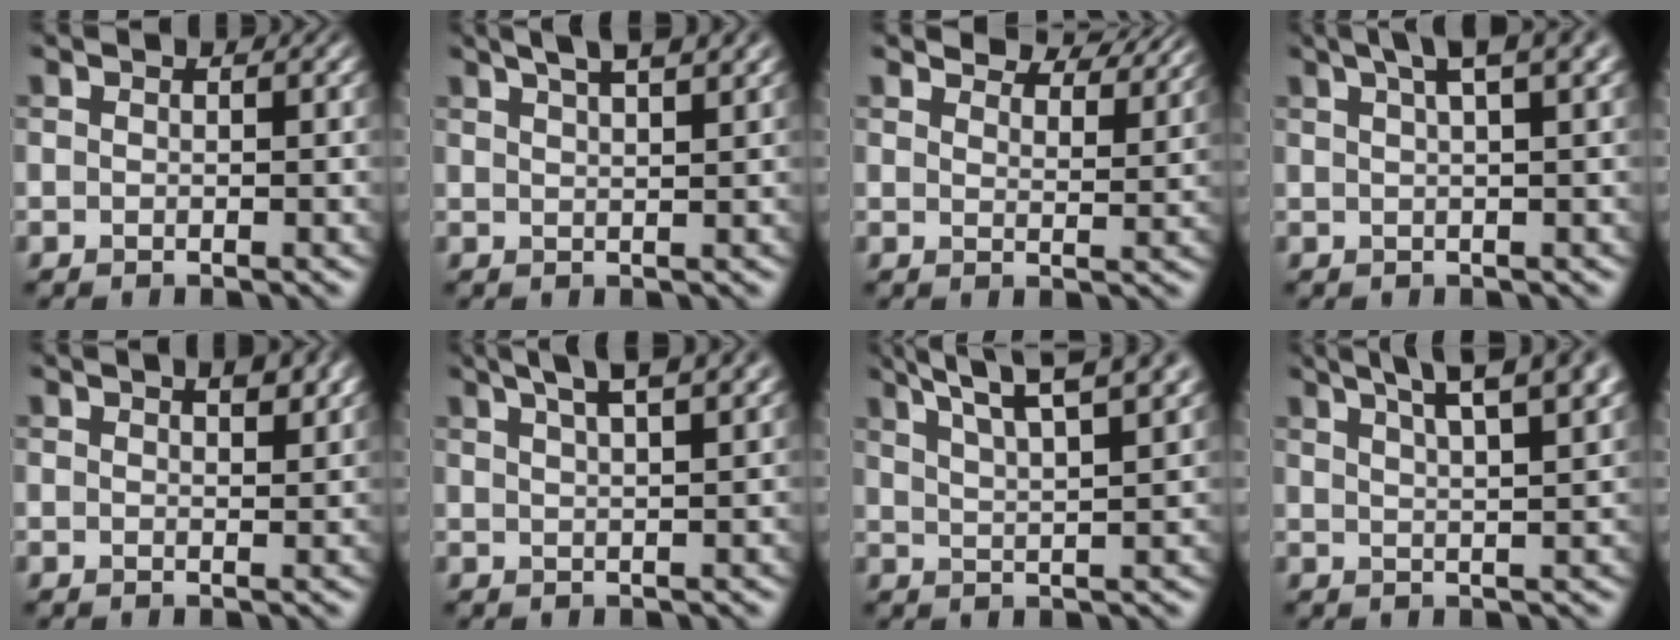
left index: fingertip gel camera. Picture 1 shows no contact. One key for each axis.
{"total": 6.3, "fx": 4.0, "fy": 2.2, "fz": 4.4, "tx": -0.032, "ty": 0.029, "tz": 0.029}
{"total": 6.6, "fx": 6.1, "fy": 1.5, "fz": 2.1, "tx": -0.040, "ty": 0.002, "tz": 0.076}
{"total": 5.0, "fx": 3.0, "fy": 1.0, "fz": 3.9, "tx": -0.049, "ty": 0.018, "tz": 0.040}
{"total": 2.1, "fx": 1.3, "fy": 0.7, "fz": 1.5, "tx": -0.018, "ty": 0.000, "tz": 0.022}
{"total": 6.4, "fx": 4.0, "fy": 2.0, "fz": 4.6, "tx": -0.046, "ty": 0.030, "tz": 0.033}
{"total": 10.1, "fx": 6.8, "fy": 2.9, "fz": 6.9, "tx": -0.085, "ty": 0.033, "tz": 0.068}
{"total": 9.5, "fx": 5.9, "fy": 3.1, "fz": 6.8, "tx": -0.075, "ty": 0.040, "tz": 0.055}